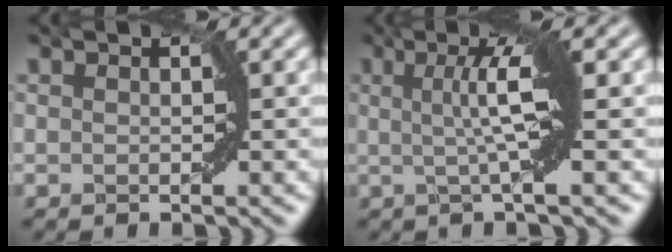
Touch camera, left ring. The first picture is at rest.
{"total": 4.6, "force": [0.4, 0.5, 4.5], "torque": [-0.077, 0.003, 0.005]}